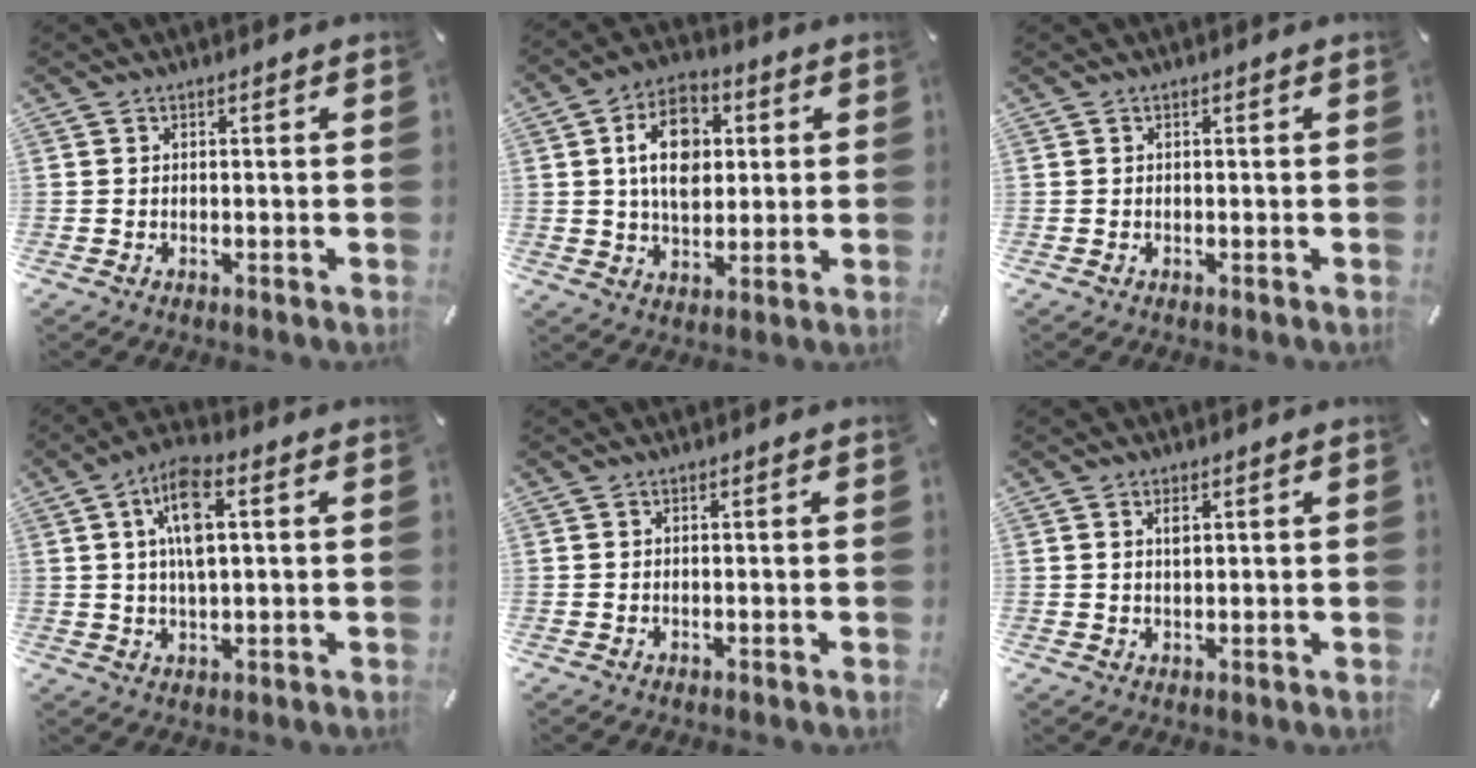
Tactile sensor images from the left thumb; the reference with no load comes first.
{"total": 12.3, "force": [2.3, 8.6, 8.5], "torque": [-0.145, 0.005, 0.039]}
{"total": 0.0}
{"total": 9.8, "force": [2.3, 4.0, 8.6], "torque": [-0.171, 0.004, 0.037]}
{"total": 0.0}
{"total": 1.8, "force": [0.7, 0.8, 1.4], "torque": [-0.031, 0.001, 0.013]}